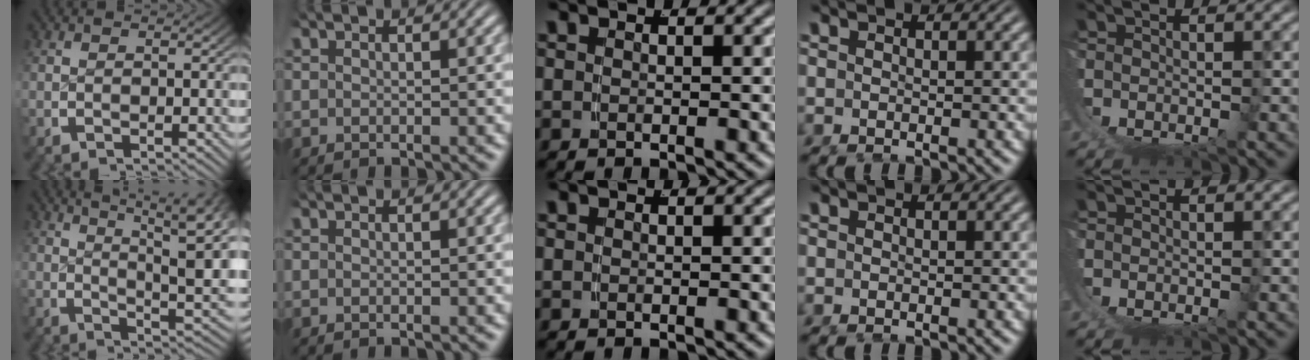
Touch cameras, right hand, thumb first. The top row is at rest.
{"thumb": {"total": 11.8, "force": [3.9, 6.2, 9.3], "torque": [-0.110, -0.011, 0.056]}}